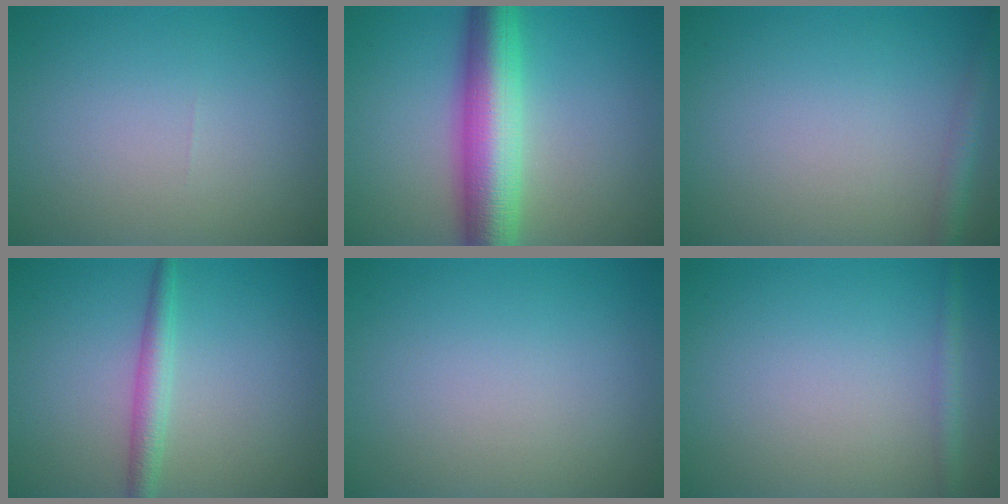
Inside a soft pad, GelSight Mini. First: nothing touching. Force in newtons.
{"total": 8.4, "press": 8.4, "slide": 0.1}
{"total": 1.9, "press": 1.9, "slide": 0.1}
{"total": 2.4, "press": 2.4, "slide": 0.0}
{"total": 0.0}
{"total": 1.3, "press": 1.3, "slide": 0.1}